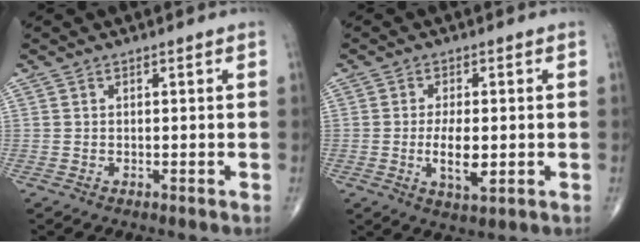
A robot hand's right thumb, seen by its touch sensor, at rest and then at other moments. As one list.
[{"total": 6.4, "force": [-0.9, 2.6, 5.8], "torque": [-0.100, -0.010, -0.014]}]